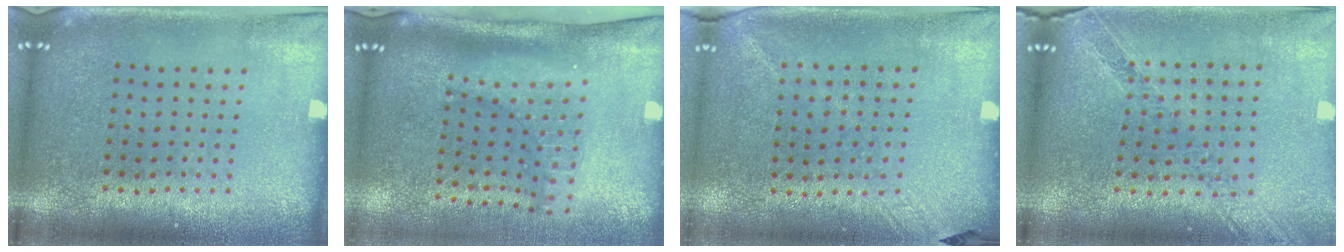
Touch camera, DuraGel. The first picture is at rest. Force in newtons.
{"total": 2.3, "press": 1.6, "slide": 1.7}
{"total": 1.2, "press": 0.9, "slide": 0.9}
{"total": 1.1, "press": 1.1, "slide": 0.2}